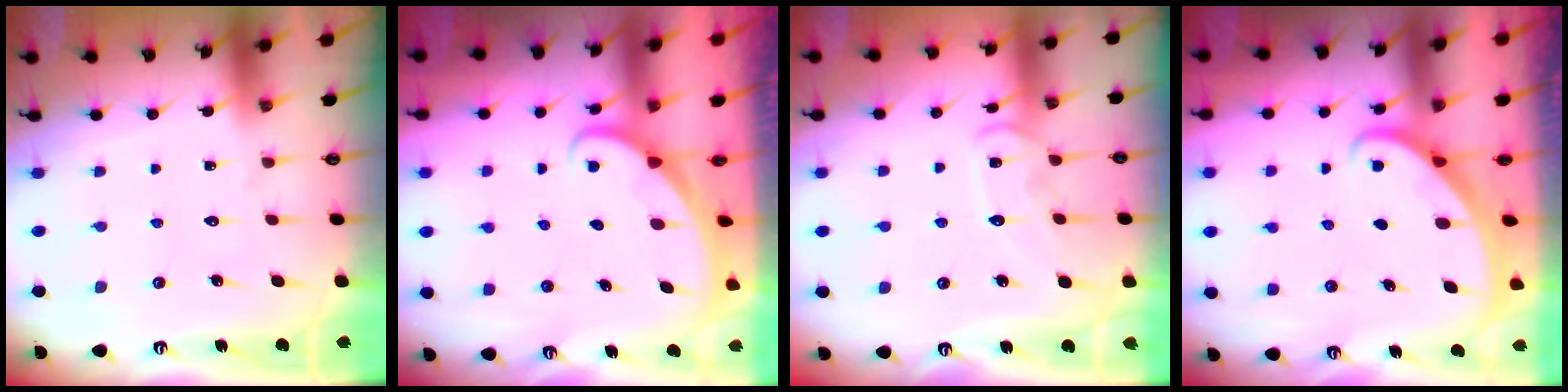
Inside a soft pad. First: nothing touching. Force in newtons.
{"total": 1.7, "press": 1.7, "slide": 0.1}
{"total": 10.6, "press": 10.5, "slide": 0.8}
{"total": 1.9, "press": 1.9, "slide": 0.0}